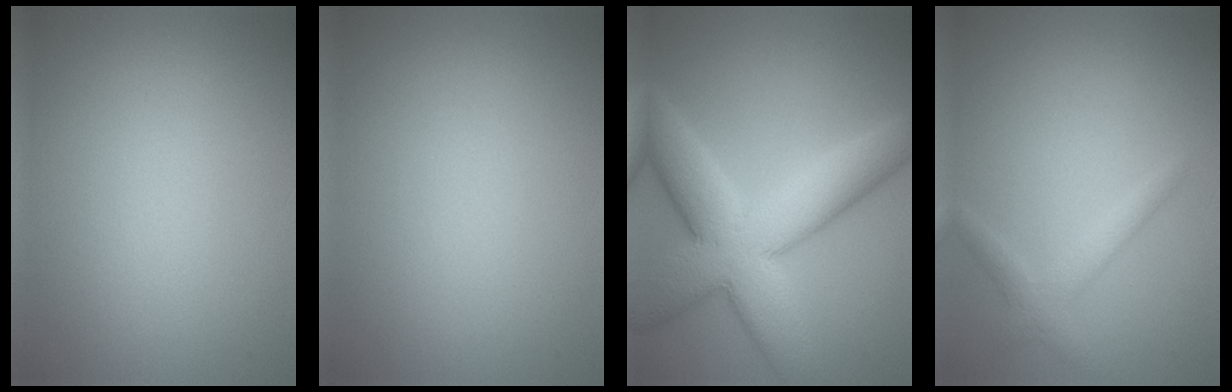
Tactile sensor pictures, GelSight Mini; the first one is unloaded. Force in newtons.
{"total": 0.0}
{"total": 10.5, "press": 10.5, "slide": 0.5}
{"total": 1.9, "press": 1.9, "slide": 0.1}